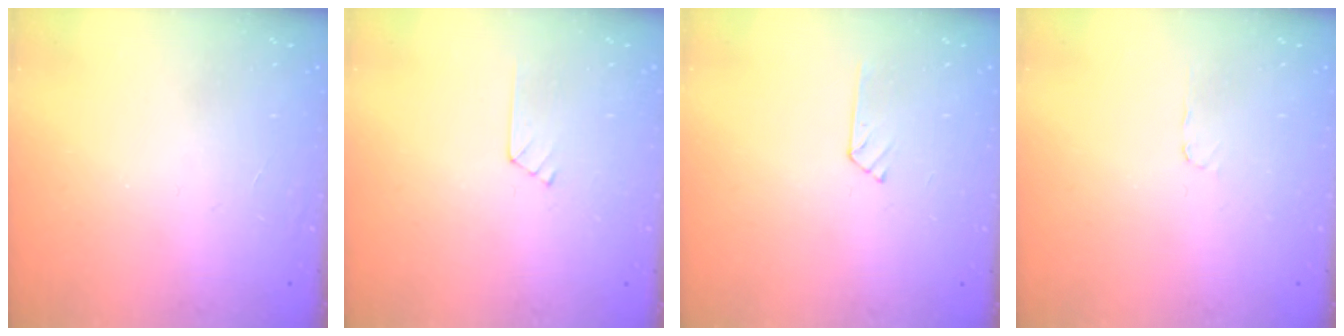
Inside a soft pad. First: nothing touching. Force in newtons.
{"total": 3.8, "press": 3.8, "slide": 0.3}
{"total": 2.8, "press": 2.8, "slide": 0.3}
{"total": 2.8, "press": 2.8, "slide": 0.4}